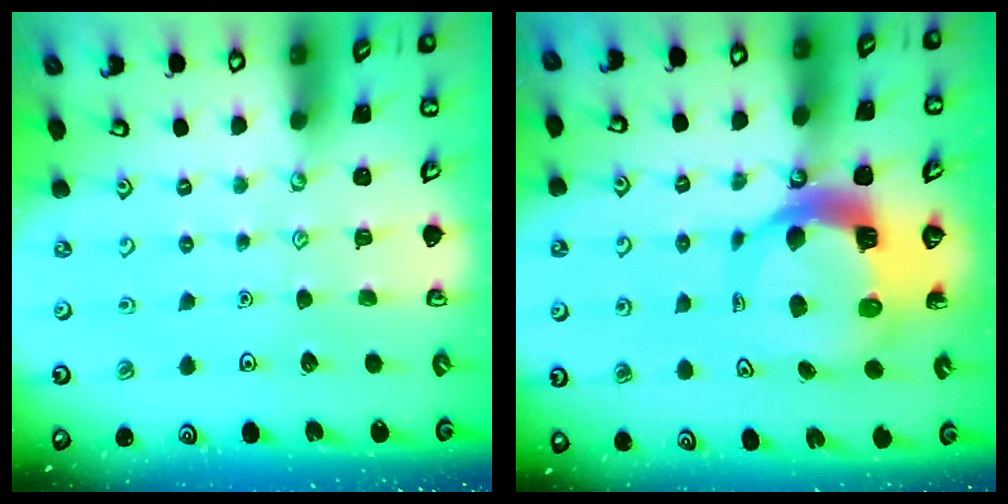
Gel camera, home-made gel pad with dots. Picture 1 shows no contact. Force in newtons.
{"total": 11.0, "press": 10.8, "slide": 1.6}